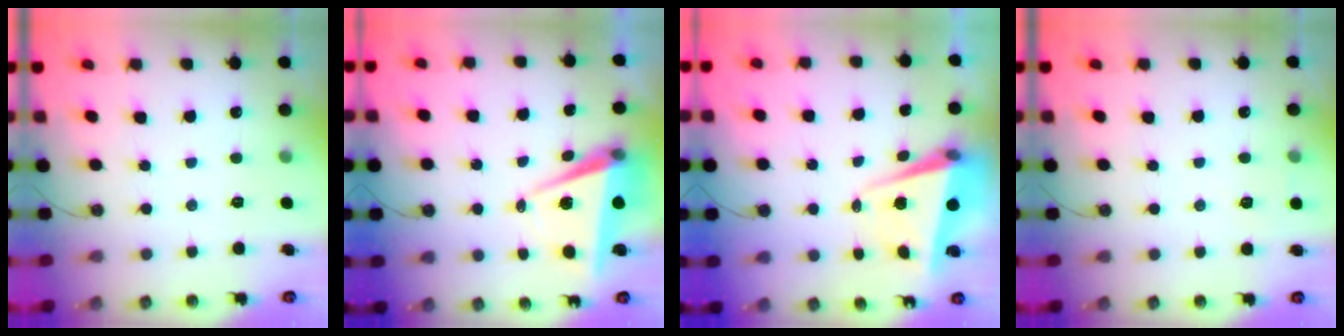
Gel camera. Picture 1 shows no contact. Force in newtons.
{"total": 7.0, "press": 5.4, "slide": 4.4}
{"total": 5.7, "press": 5.5, "slide": 1.4}
{"total": 3.9, "press": 2.5, "slide": 3.0}